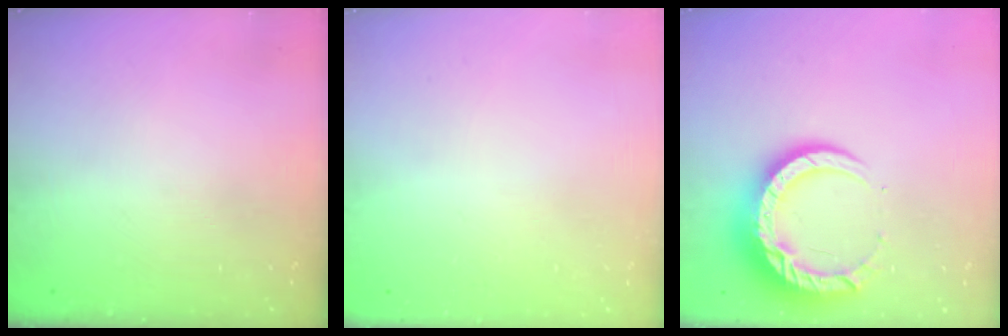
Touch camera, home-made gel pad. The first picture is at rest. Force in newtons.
{"total": 2.6, "press": 2.6, "slide": 0.2}
{"total": 13.5, "press": 13.4, "slide": 1.5}